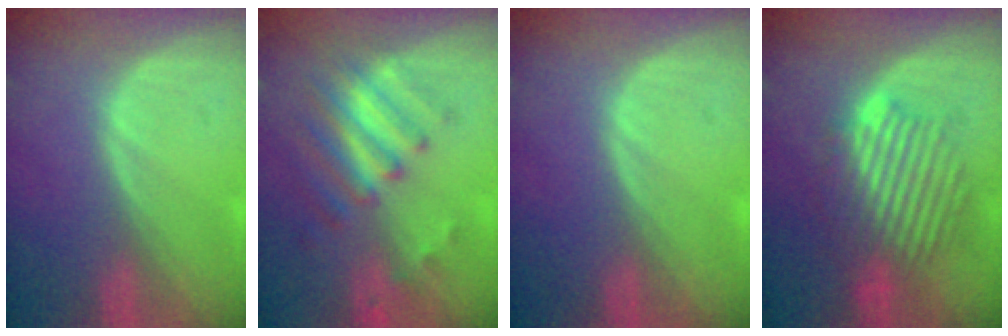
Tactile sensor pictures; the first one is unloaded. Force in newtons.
{"total": 7.8, "press": 6.9, "slide": 3.6}
{"total": 0.0}
{"total": 8.9, "press": 8.6, "slide": 2.3}